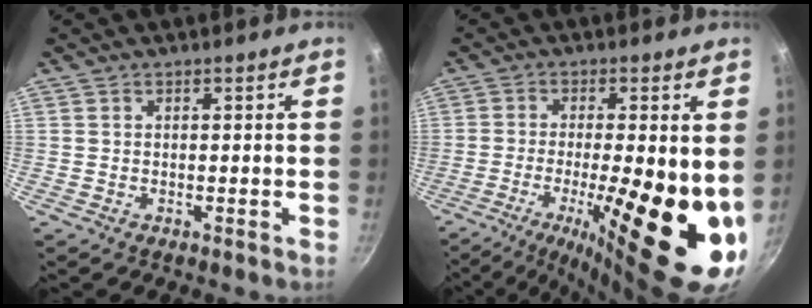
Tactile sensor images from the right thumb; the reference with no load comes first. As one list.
[{"total": 20.4, "force": [-4.0, 5.6, 19.2], "torque": [-0.286, -0.021, -0.059]}]